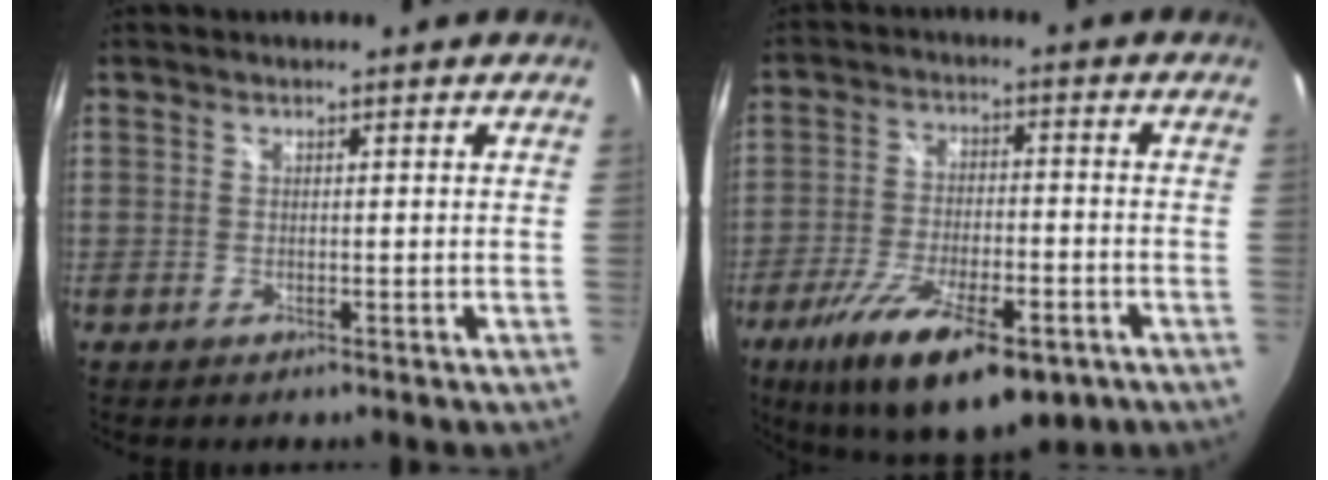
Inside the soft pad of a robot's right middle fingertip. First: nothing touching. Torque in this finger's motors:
{"motor_torque": [2.14, 0.00, 0.47, 0.21]}